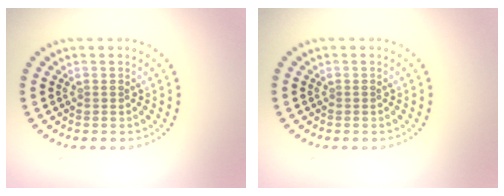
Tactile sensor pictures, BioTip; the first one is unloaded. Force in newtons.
{"total": 0.0}